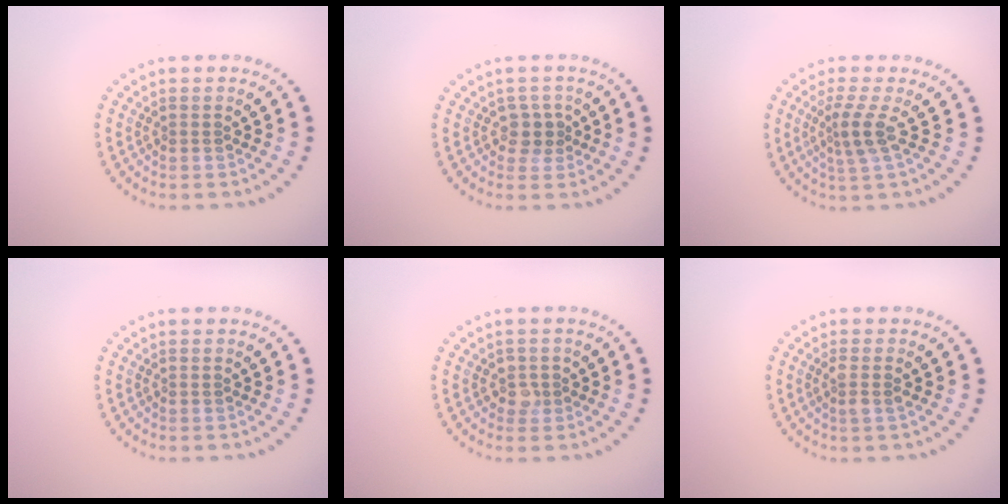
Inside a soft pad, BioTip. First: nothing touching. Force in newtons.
{"total": 1.8, "press": 1.4, "slide": 1.1}
{"total": 2.5, "press": 1.8, "slide": 1.8}
{"total": 0.0}
{"total": 1.4, "press": 1.2, "slide": 0.7}
{"total": 1.5, "press": 1.2, "slide": 0.9}